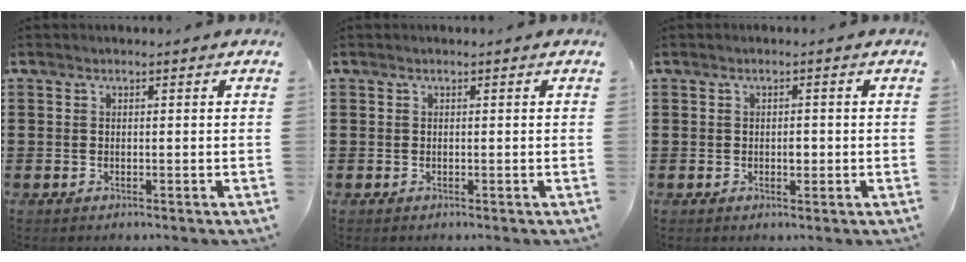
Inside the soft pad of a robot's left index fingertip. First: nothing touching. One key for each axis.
{"total": 0.0}
{"total": 1.5, "fx": -0.1, "fy": 0.7, "fz": 1.3, "tx": -0.025, "ty": 0.002, "tz": -0.003}